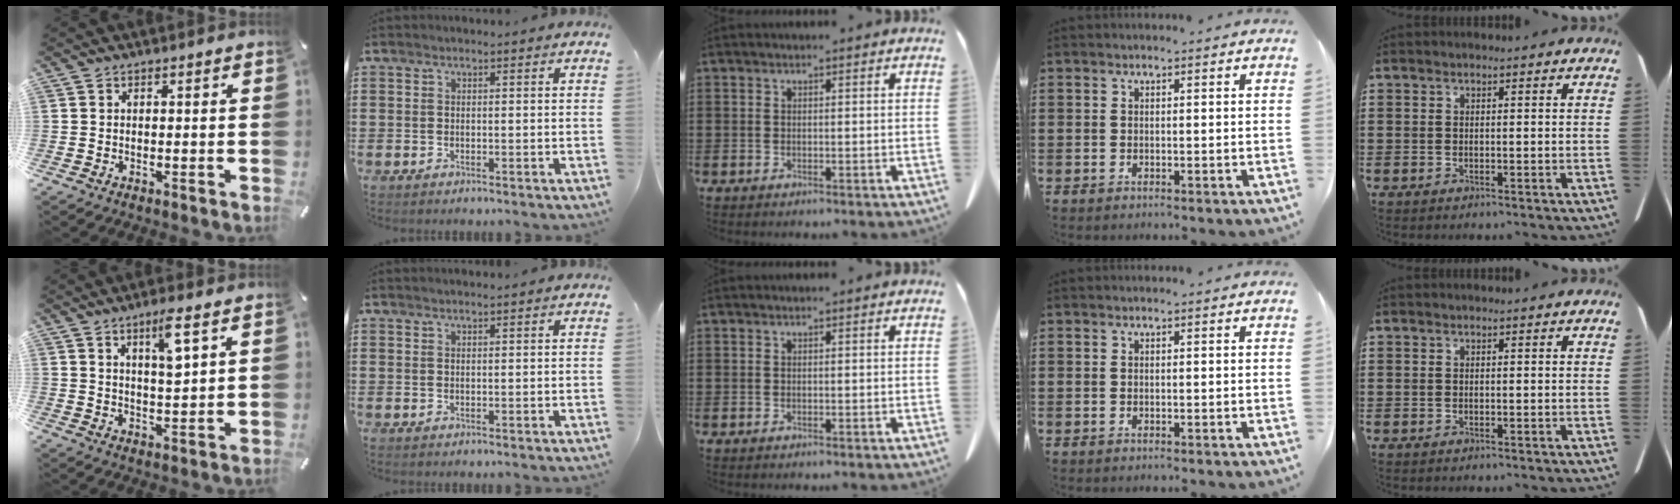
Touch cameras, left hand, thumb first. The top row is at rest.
{"thumb": {"total": 6.7, "force": [3.8, 1.3, 5.4], "torque": [-0.091, -0.017, 0.059]}, "index": {"total": 0.7, "force": [0.6, -0.1, 0.3], "torque": [-0.005, -0.002, 0.013]}}